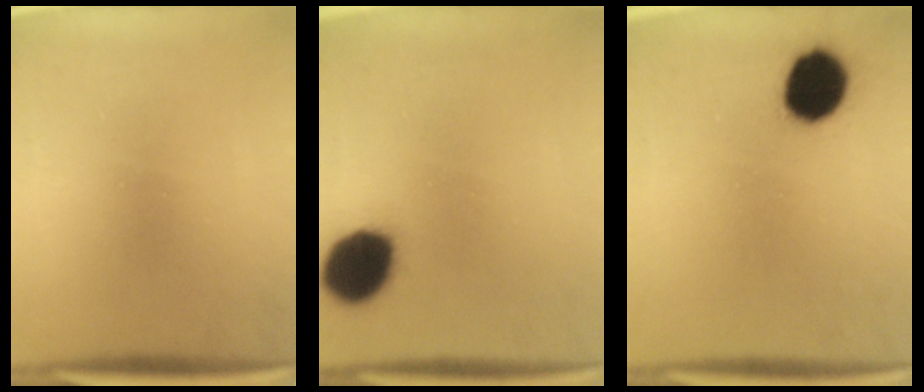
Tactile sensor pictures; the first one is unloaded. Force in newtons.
{"total": 13.4}
{"total": 11.1}